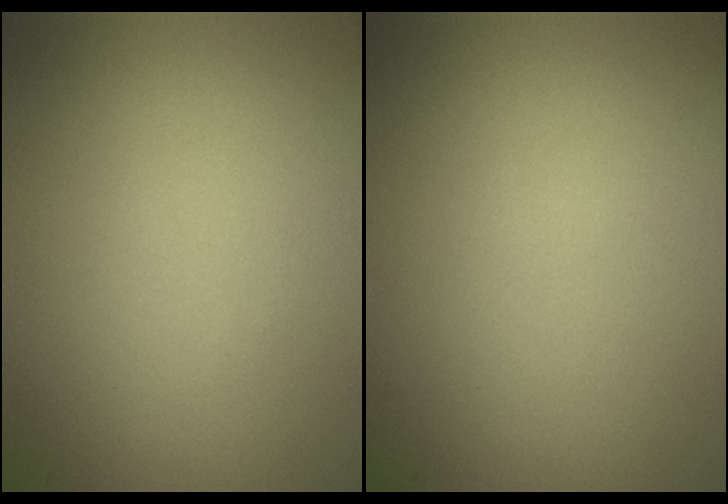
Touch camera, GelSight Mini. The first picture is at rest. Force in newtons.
{"total": 0.0}